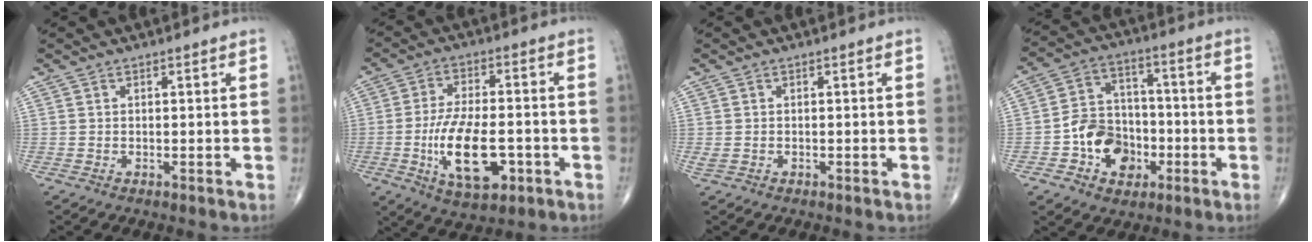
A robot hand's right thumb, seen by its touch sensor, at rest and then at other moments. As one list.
[{"total": 13.1, "force": [-3.3, 5.7, 11.3], "torque": [-0.212, 0.007, -0.056]}, {"total": 1.1, "force": [-0.2, 0.9, 0.7], "torque": [-0.026, 0.003, 0.000]}, {"total": 12.3, "force": [-3.9, 9.5, 6.8], "torque": [-0.073, 0.040, -0.070]}]